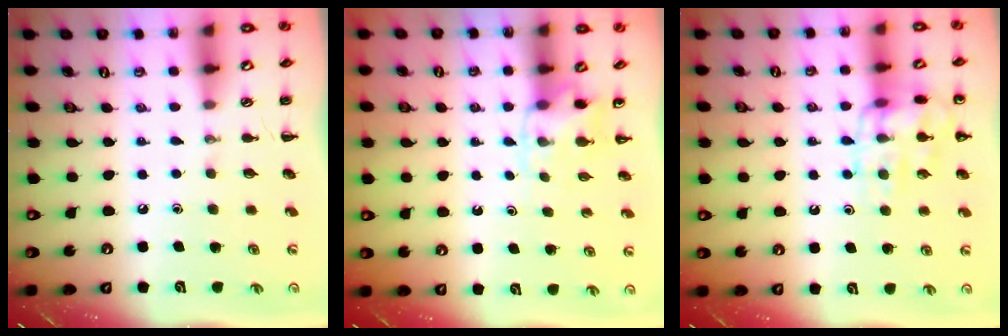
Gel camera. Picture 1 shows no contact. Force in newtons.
{"total": 3.7, "press": 3.7, "slide": 0.7}
{"total": 13.8, "press": 13.7, "slide": 1.0}